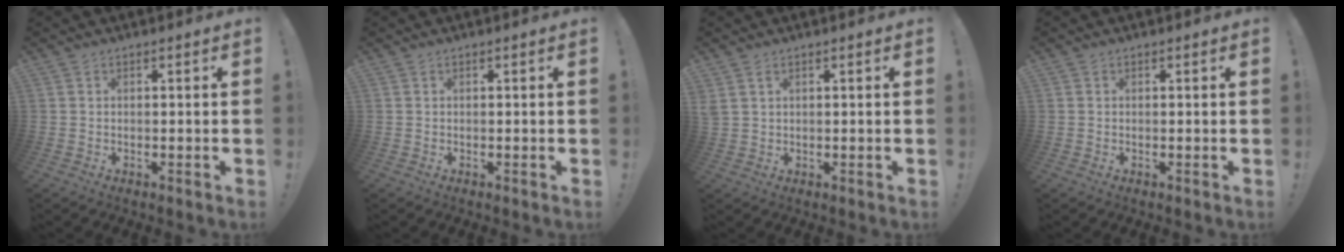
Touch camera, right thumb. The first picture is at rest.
{"total": 0.0}
{"total": 2.0, "force": [1.0, 1.2, 1.3], "torque": [-0.033, 0.005, 0.021]}
{"total": 0.0}